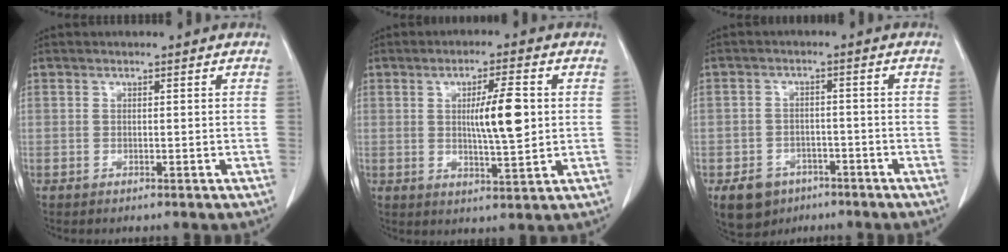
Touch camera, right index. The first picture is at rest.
{"total": 7.7, "force": [1.0, 1.1, 7.6], "torque": [-0.123, -0.001, 0.019]}
{"total": 6.2, "force": [-3.8, 4.5, 1.8], "torque": [-0.033, 0.004, -0.053]}